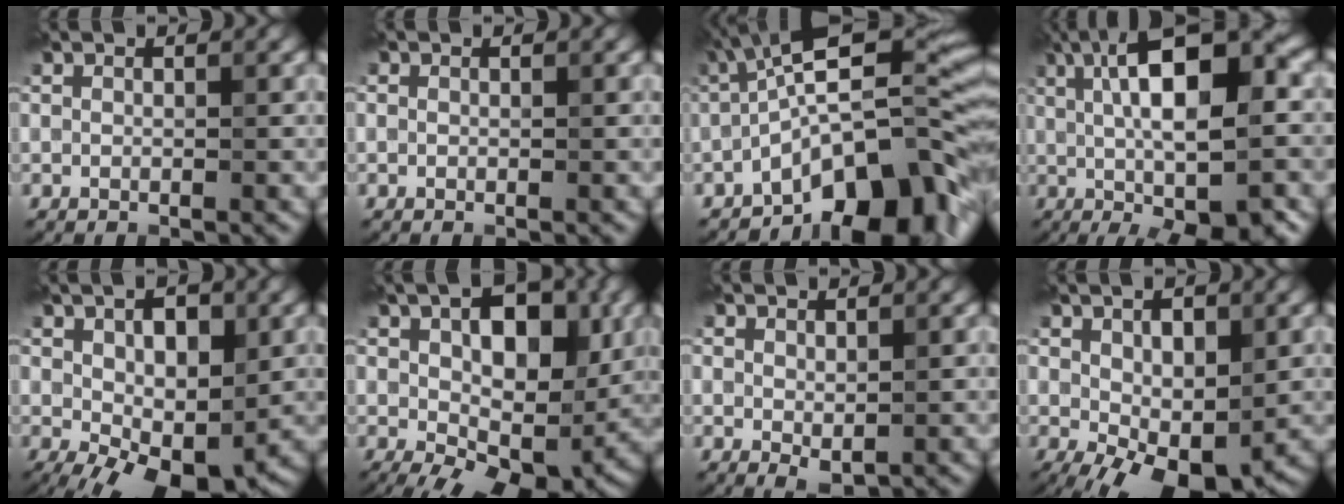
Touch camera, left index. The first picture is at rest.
{"total": 0.0}
{"total": 13.6, "force": [-6.3, 4.8, 11.0], "torque": [-0.139, 0.018, -0.107]}
{"total": 14.2, "force": [0.5, 4.4, 13.5], "torque": [-0.156, 0.023, 0.000]}
{"total": 11.0, "force": [-1.8, 5.9, 9.1], "torque": [-0.127, -0.004, -0.016]}
{"total": 12.8, "force": [0.7, 7.0, 10.7], "torque": [-0.144, -0.004, 0.018]}
{"total": 1.3, "force": [0.2, 0.7, 1.0], "torque": [-0.016, -0.002, 0.009]}
{"total": 9.9, "force": [-2.1, 5.2, 8.1], "torque": [-0.121, -0.008, -0.021]}